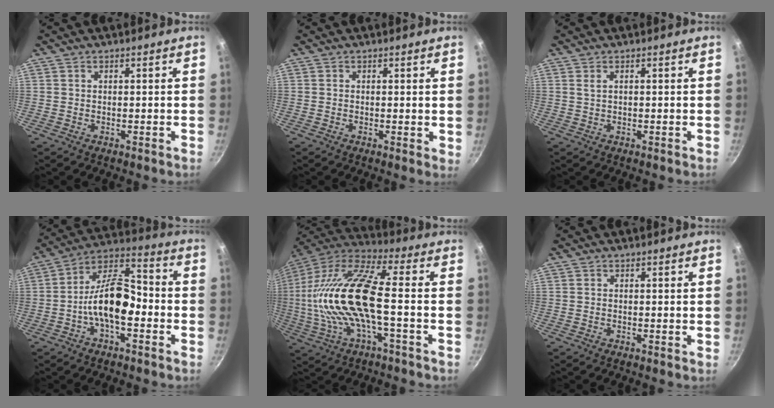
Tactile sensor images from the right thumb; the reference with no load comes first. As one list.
[{"total": 1.0, "force": [0.2, 0.4, 0.9], "torque": [-0.011, -0.003, -0.001]}, {"total": 0.8, "force": [0.2, 0.3, 0.7], "torque": [-0.014, 0.002, 0.005]}, {"total": 12.9, "force": [-3.3, 6.2, 10.8], "torque": [-0.166, 0.051, -0.072]}, {"total": 20.5, "force": [-1.4, 6.4, 19.4], "torque": [-0.391, 0.032, -0.036]}, {"total": 0.0}]